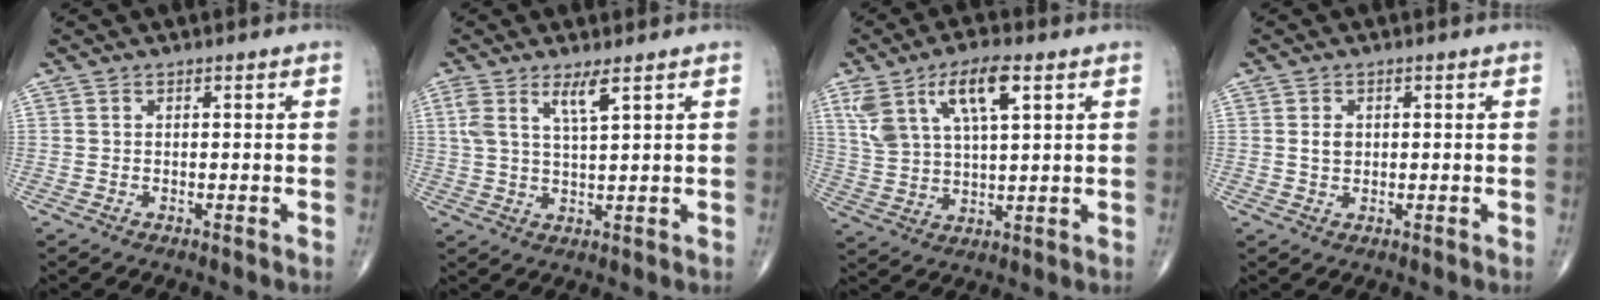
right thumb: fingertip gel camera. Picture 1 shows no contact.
{"total": 5.1, "force": [2.8, 0.6, 4.2], "torque": [-0.091, -0.013, 0.060]}
{"total": 12.1, "force": [5.7, 4.3, 9.8], "torque": [-0.187, -0.006, 0.111]}
{"total": 2.1, "force": [0.3, 1.5, 1.3], "torque": [-0.018, -0.001, 0.008]}